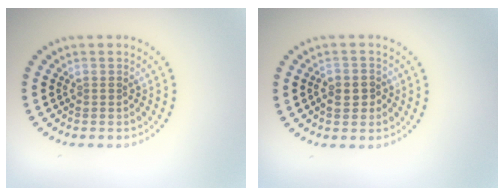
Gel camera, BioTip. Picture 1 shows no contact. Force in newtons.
{"total": 1.8, "press": 1.7, "slide": 0.5}